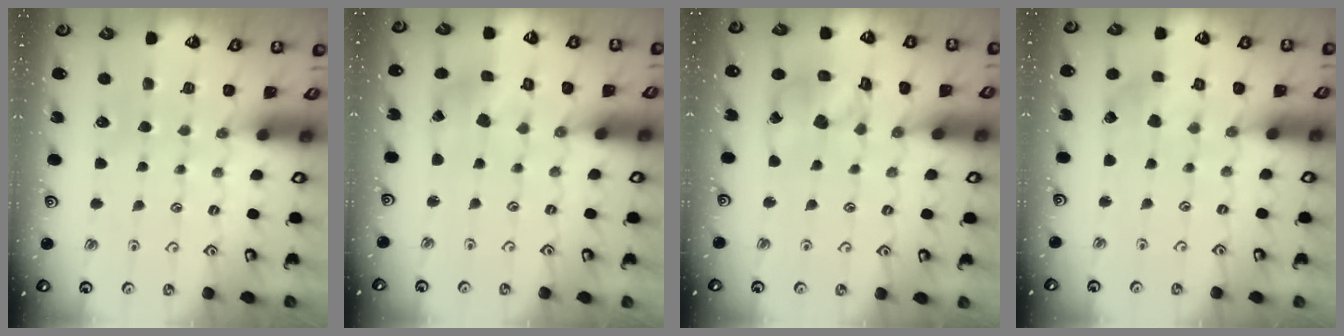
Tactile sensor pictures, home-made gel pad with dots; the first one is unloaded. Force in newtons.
{"total": 4.6, "press": 4.6, "slide": 0.7}
{"total": 13.3, "press": 13.2, "slide": 1.7}
{"total": 2.9, "press": 2.8, "slide": 0.3}